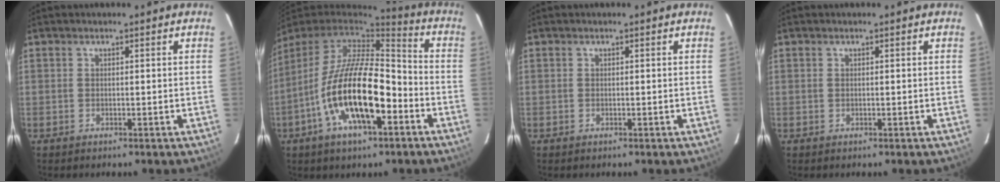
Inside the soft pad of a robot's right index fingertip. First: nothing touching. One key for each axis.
{"total": 19.3, "fx": -7.2, "fy": 7.2, "fz": 16.3, "tx": -0.313, "ty": -0.017, "tz": -0.133}
{"total": 0.0}
{"total": 0.0}